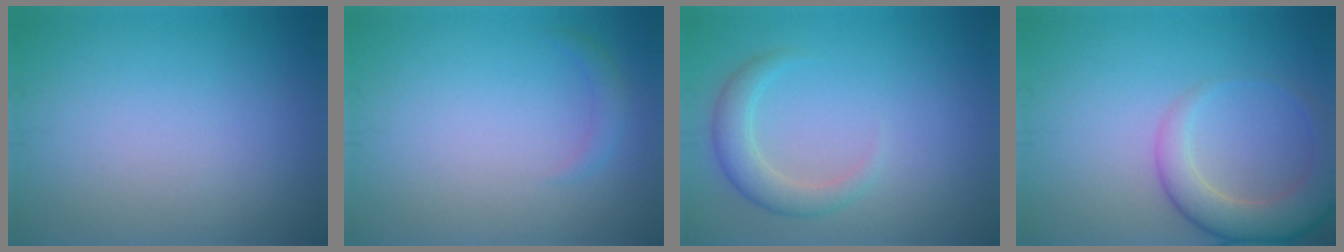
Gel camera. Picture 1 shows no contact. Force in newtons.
{"total": 1.0, "press": 1.0, "slide": 0.1}
{"total": 2.8, "press": 2.8, "slide": 0.2}
{"total": 4.8, "press": 4.8, "slide": 0.4}